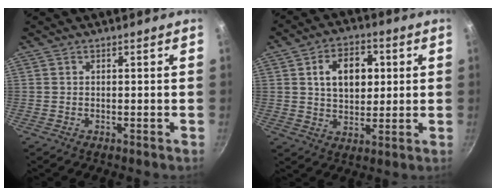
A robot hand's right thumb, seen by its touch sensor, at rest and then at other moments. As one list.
[{"total": 11.2, "force": [2.5, 7.7, 7.7], "torque": [-0.090, 0.002, 0.038]}]